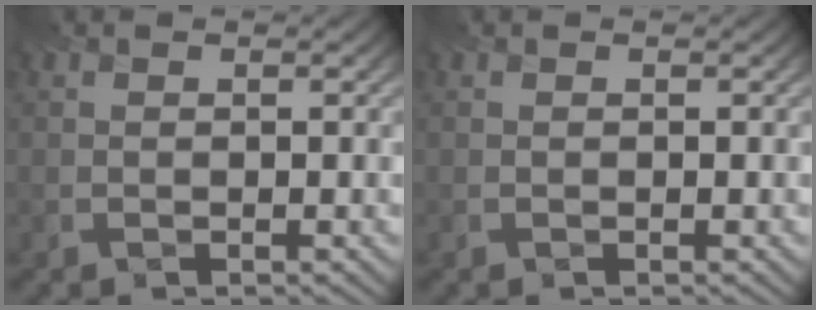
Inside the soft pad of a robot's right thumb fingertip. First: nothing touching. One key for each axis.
{"total": 0.0}